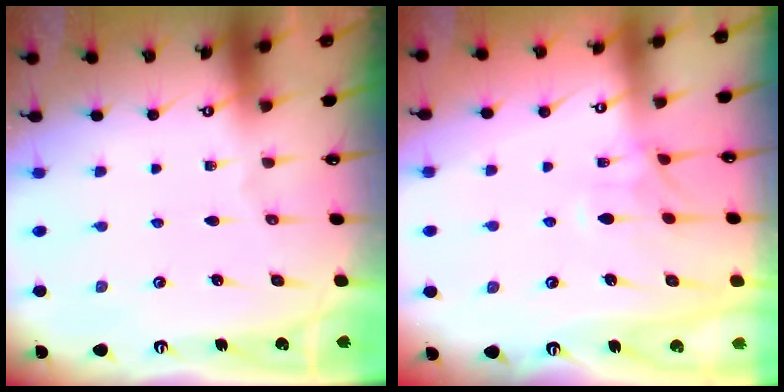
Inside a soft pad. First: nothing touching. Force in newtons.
{"total": 0.8, "press": 0.0, "slide": 0.8}